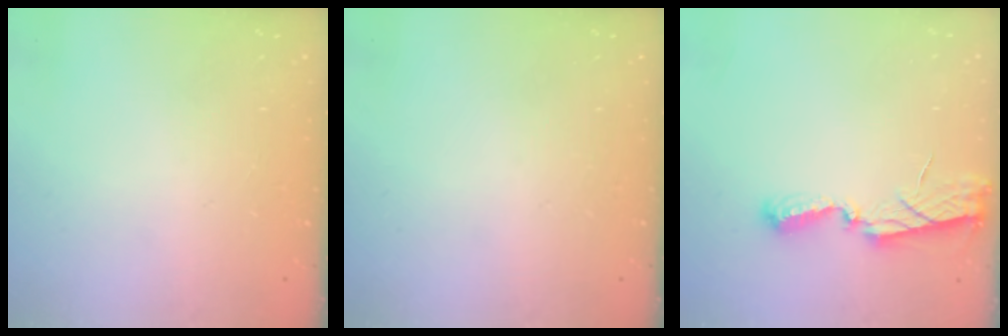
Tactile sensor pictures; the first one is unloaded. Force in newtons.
{"total": 0.0}
{"total": 6.2, "press": 6.2, "slide": 0.2}